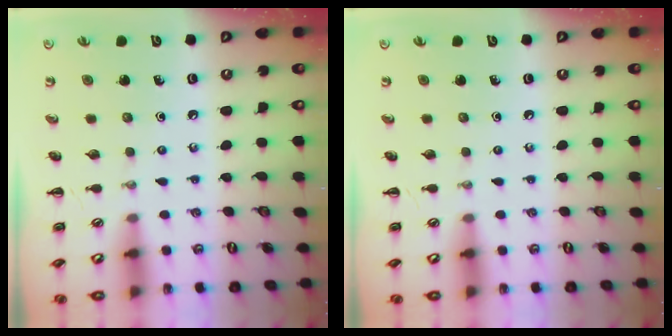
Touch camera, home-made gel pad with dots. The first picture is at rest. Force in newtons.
{"total": 0.0}